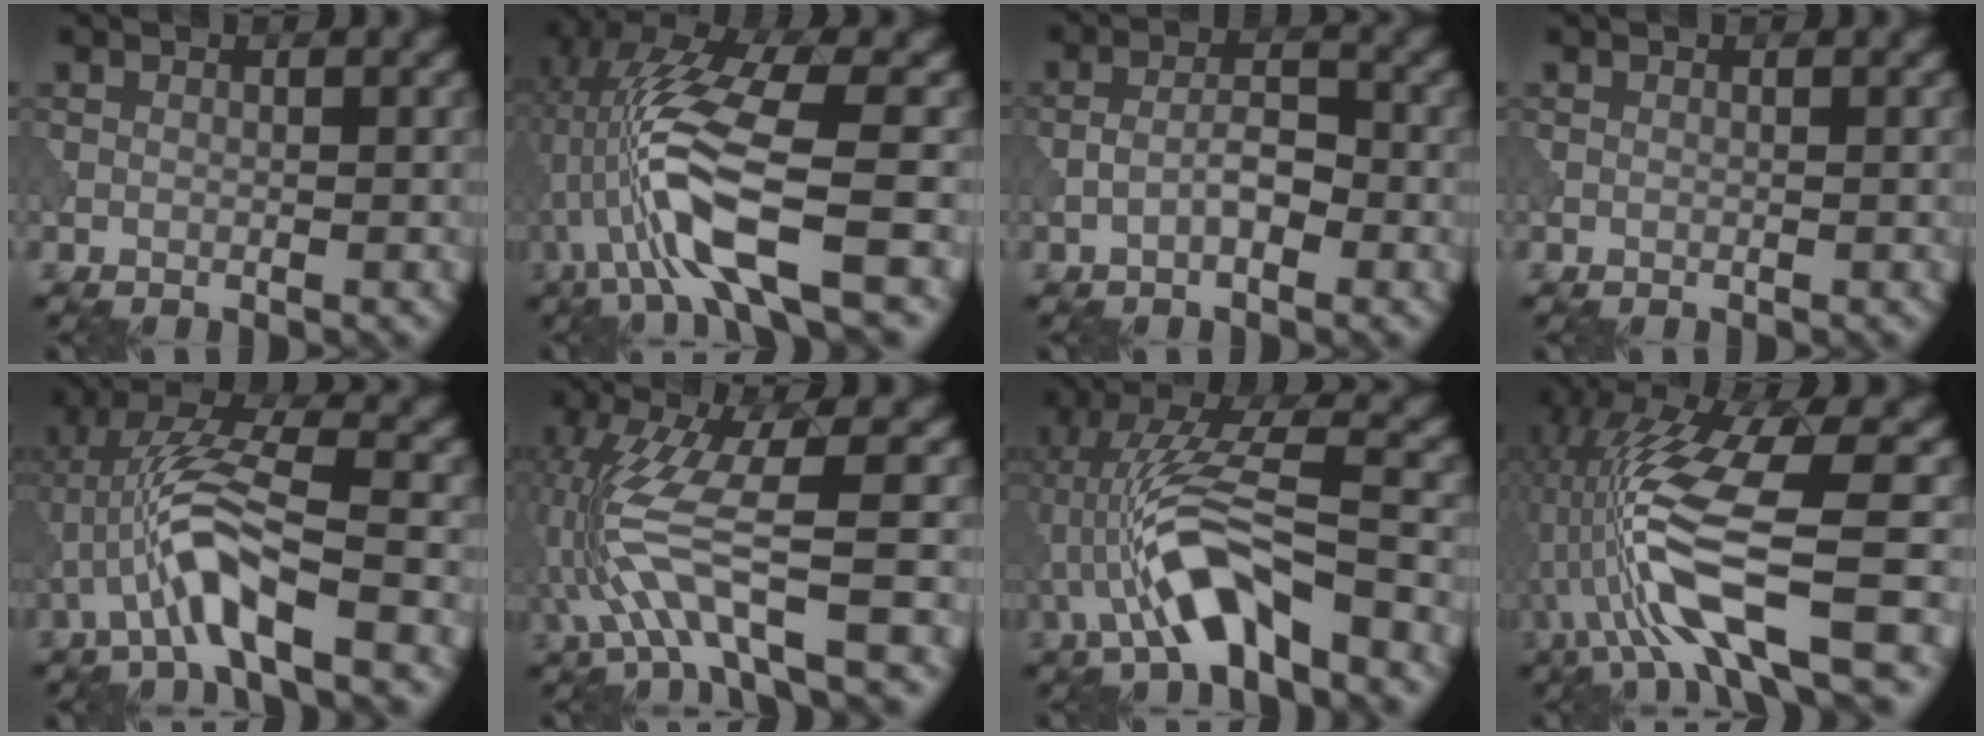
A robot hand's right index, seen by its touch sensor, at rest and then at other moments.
{"total": 10.9, "force": [-2.6, 3.0, 10.2], "torque": [-0.215, 0.007, -0.051]}
{"total": 2.4, "force": [-1.0, 0.9, 2.0], "torque": [-0.037, 0.010, -0.024]}
{"total": 0.0}
{"total": 6.9, "force": [-2.4, 1.5, 6.3], "torque": [-0.134, 0.019, -0.050]}
{"total": 8.8, "force": [-2.4, 2.3, 8.2], "torque": [-0.188, 0.001, -0.048]}
{"total": 8.2, "force": [-3.1, 2.3, 7.3], "torque": [-0.143, 0.018, -0.059]}
{"total": 13.3, "force": [-3.1, 3.8, 12.3], "torque": [-0.253, 0.002, -0.052]}